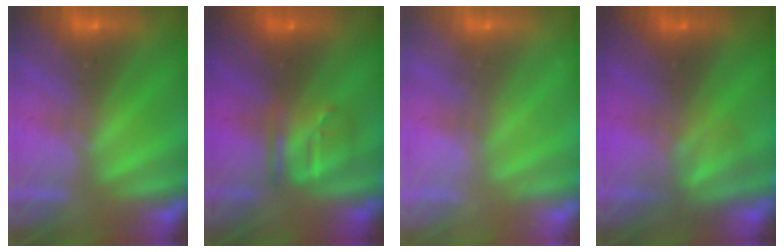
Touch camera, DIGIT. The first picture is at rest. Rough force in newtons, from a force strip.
{"total": 3.4}
{"total": 2.2}
{"total": 2.9}